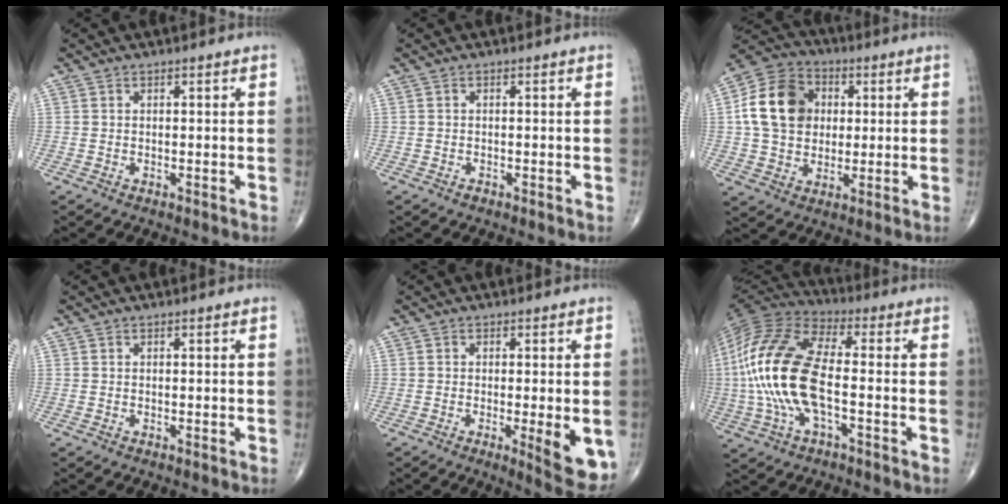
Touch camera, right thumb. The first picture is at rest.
{"total": 0.7, "force": [-0.5, 0.4, 0.2], "torque": [-0.001, 0.001, -0.009]}
{"total": 14.6, "force": [2.1, 11.5, 8.7], "torque": [-0.140, 0.013, 0.031]}
{"total": 0.0}
{"total": 8.3, "force": [-1.8, 2.2, 7.8], "torque": [-0.098, -0.019, -0.021]}
{"total": 20.3, "force": [-2.3, 8.8, 18.2], "torque": [-0.398, 0.024, -0.046]}